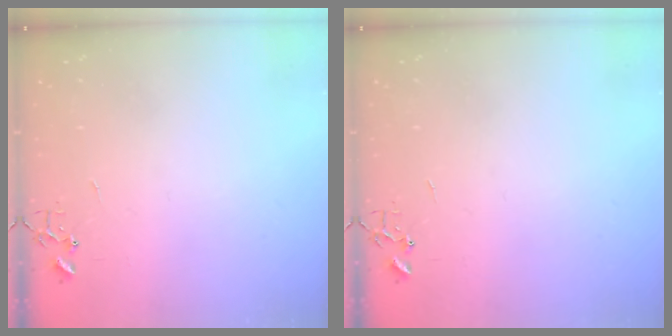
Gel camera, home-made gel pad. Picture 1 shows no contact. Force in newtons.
{"total": 0.0}